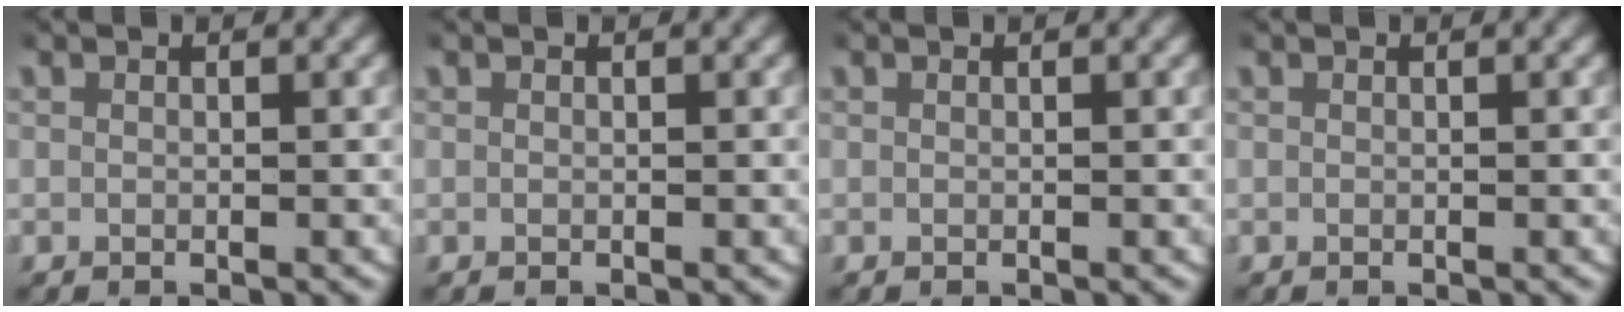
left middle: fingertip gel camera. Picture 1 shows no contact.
{"total": 0.0}
{"total": 0.0}
{"total": 0.0}